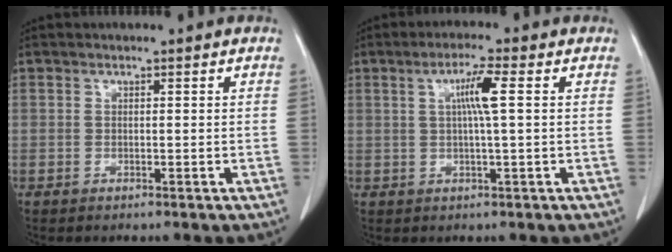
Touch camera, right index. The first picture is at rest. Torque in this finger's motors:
{"motor_torque": [0.59, 0.16, 0.16, 0.06]}